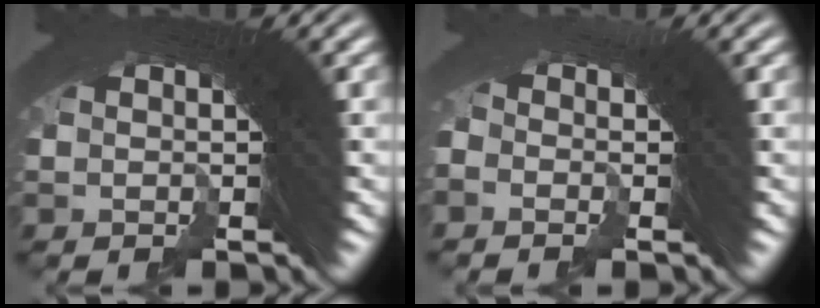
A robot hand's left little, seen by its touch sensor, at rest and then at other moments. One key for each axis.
{"total": 1.6, "fx": -1.5, "fy": 0.3, "fz": -0.5, "tx": 0.019, "ty": 0.013, "tz": -0.035}